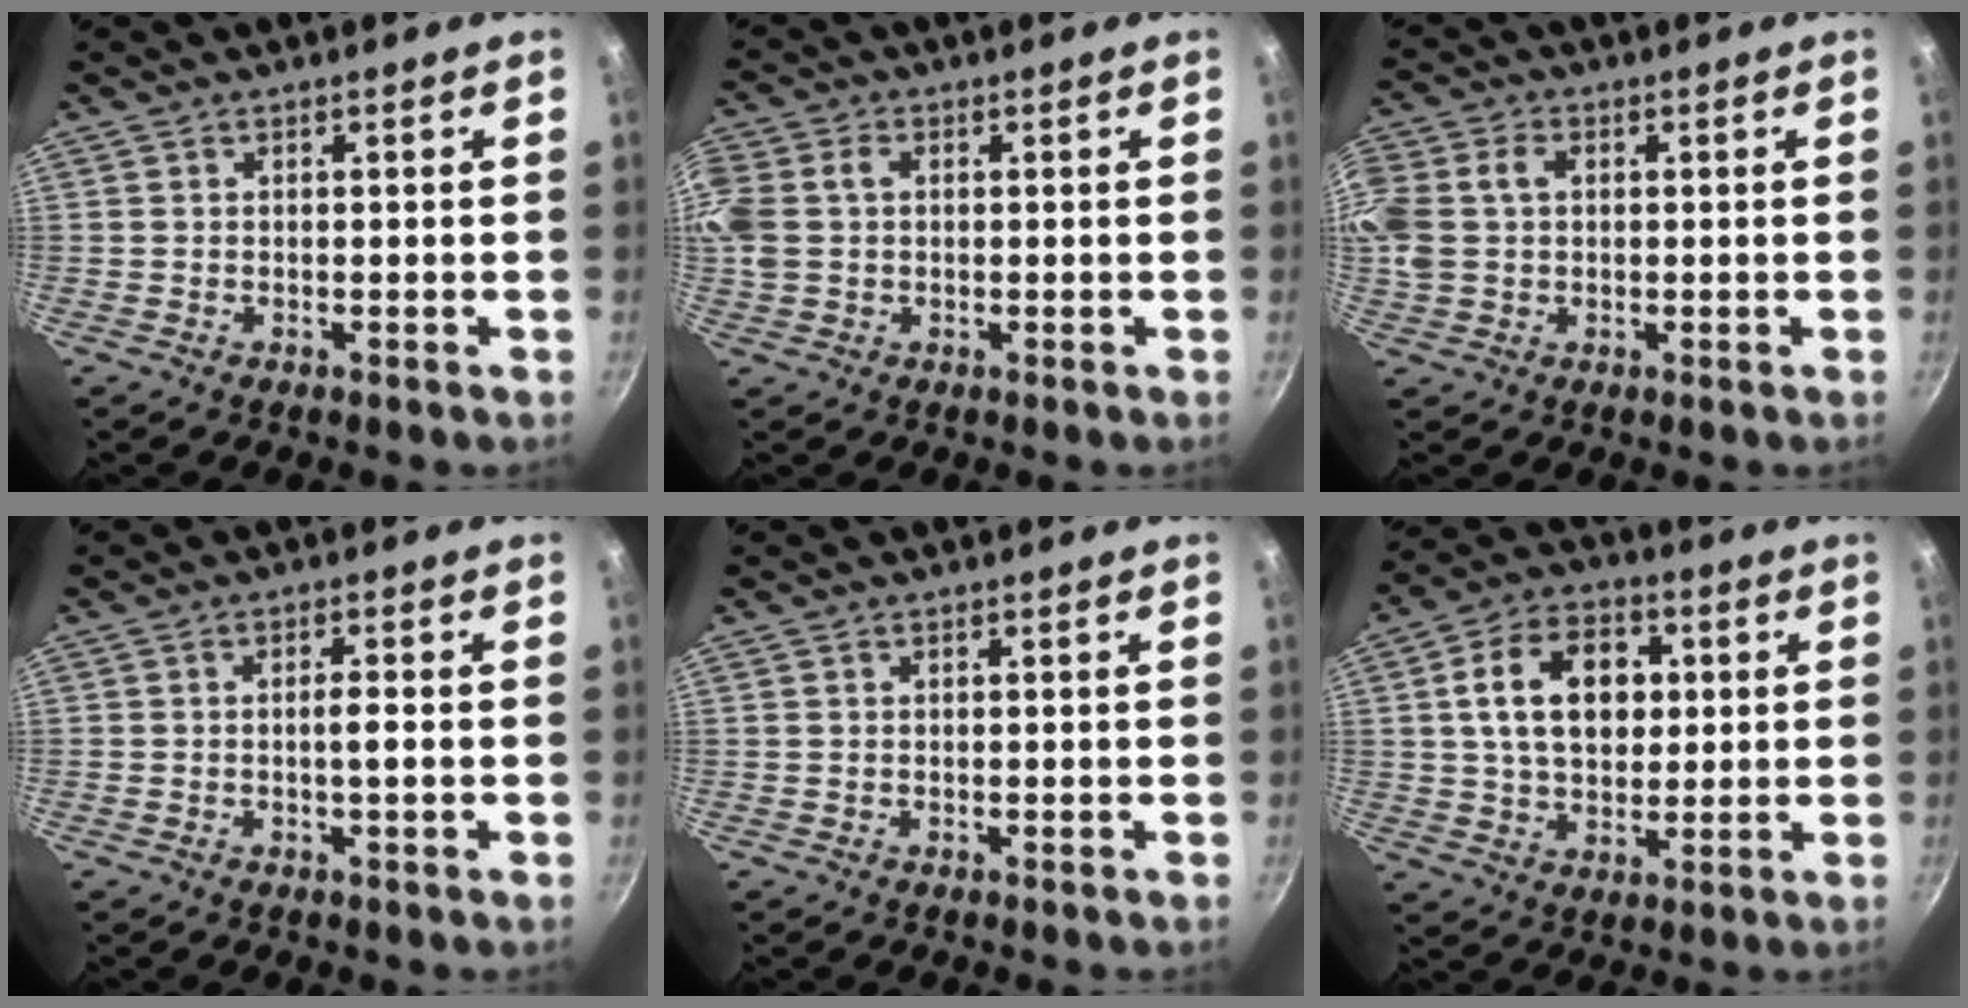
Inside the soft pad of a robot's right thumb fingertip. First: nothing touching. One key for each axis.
{"total": 9.6, "fx": 1.4, "fy": 7.4, "fz": 6.0, "tx": -0.142, "ty": 0.018, "tz": 0.023}
{"total": 12.5, "fx": 2.1, "fy": 9.7, "fz": 7.7, "tx": -0.188, "ty": 0.028, "tz": 0.036}
{"total": 2.3, "fx": -0.4, "fy": 0.3, "fz": 2.2, "tx": -0.046, "ty": 0.005, "tz": -0.009}
{"total": 0.0}
{"total": 14.4, "fx": 2.7, "fy": 10.1, "fz": 10.0, "tx": -0.138, "ty": 0.011, "tz": 0.038}